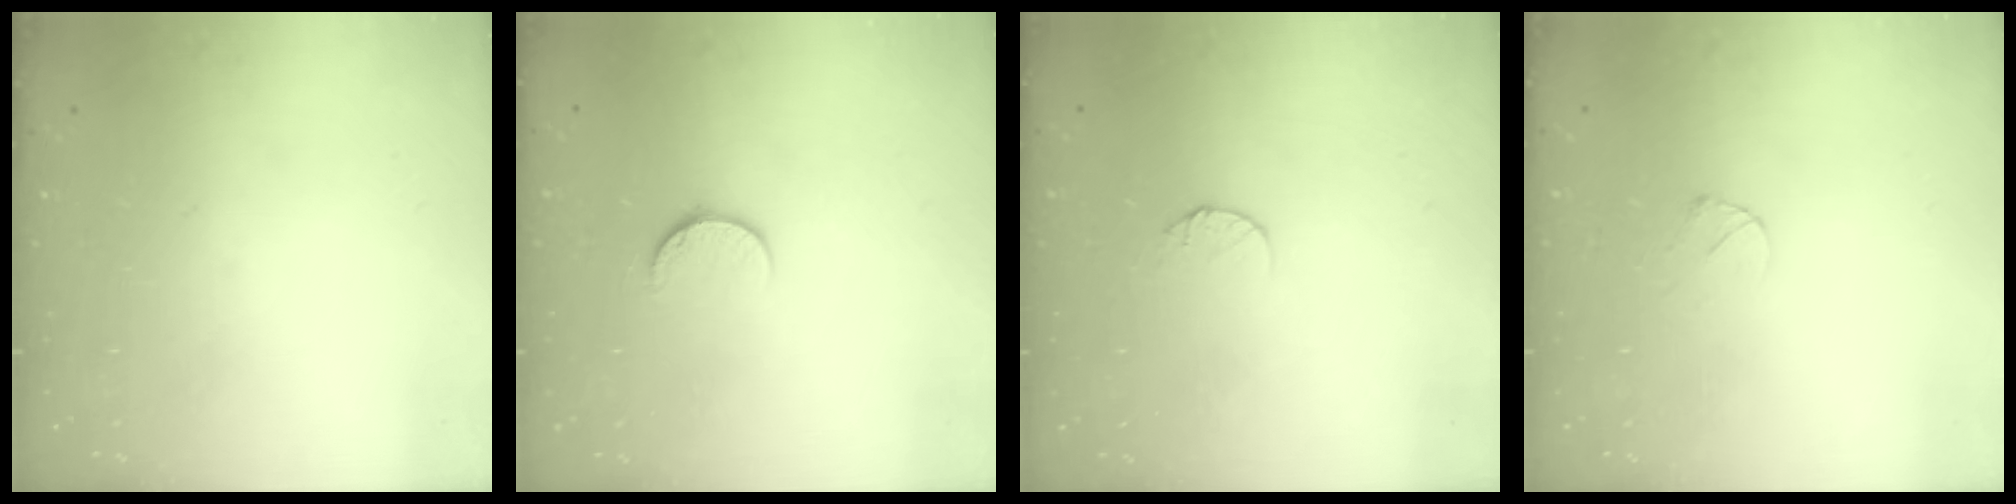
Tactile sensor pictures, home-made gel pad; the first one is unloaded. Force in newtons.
{"total": 7.4, "press": 7.3, "slide": 0.7}
{"total": 5.4, "press": 5.4, "slide": 0.5}
{"total": 3.6, "press": 3.5, "slide": 0.5}